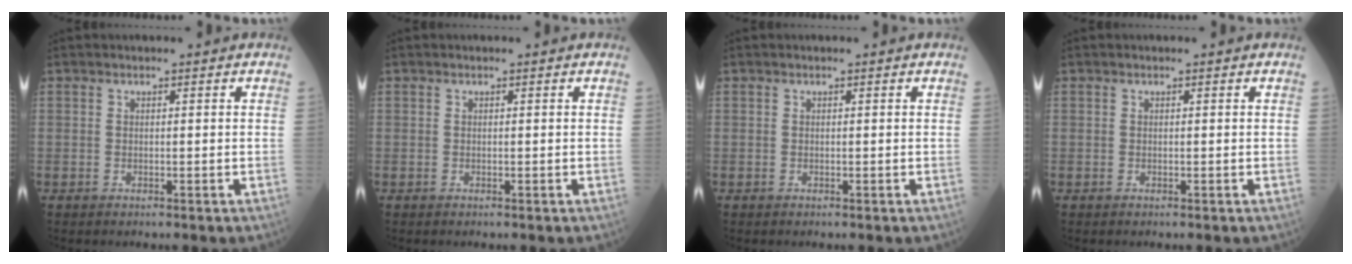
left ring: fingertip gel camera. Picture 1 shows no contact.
{"total": 0.0}
{"total": 0.0}
{"total": 0.0}